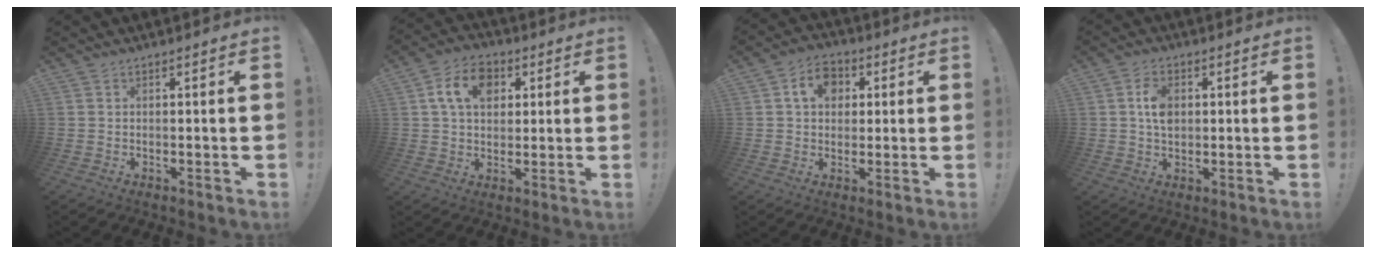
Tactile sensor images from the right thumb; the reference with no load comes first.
{"total": 11.6, "force": [3.6, 8.4, 7.0], "torque": [-0.116, 0.011, 0.070]}
{"total": 8.8, "force": [2.5, 6.9, 4.9], "torque": [-0.076, 0.009, 0.045]}
{"total": 6.2, "force": [0.7, 4.3, 4.4], "torque": [-0.069, 0.007, 0.014]}